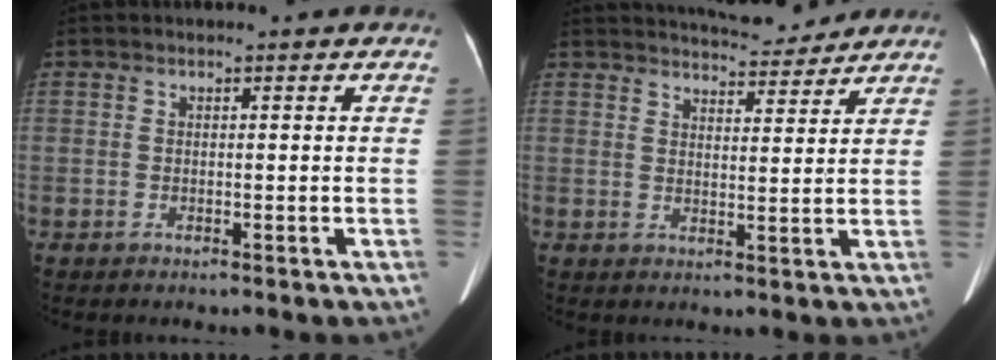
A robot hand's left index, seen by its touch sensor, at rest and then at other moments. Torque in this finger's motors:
{"motor_torque": [0.18, -0.88, 0.03, 0.01]}